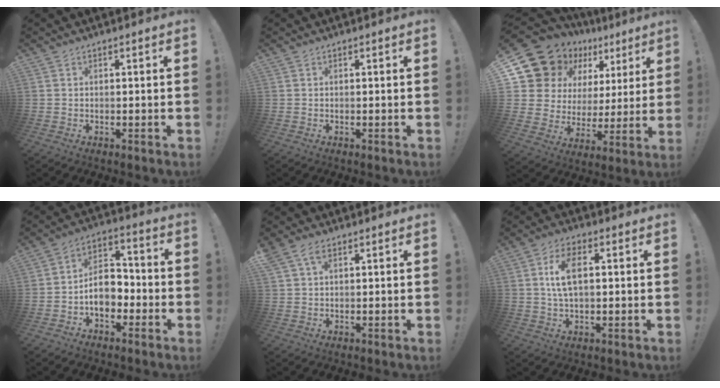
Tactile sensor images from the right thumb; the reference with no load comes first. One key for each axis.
{"total": 0.0}
{"total": 15.5, "fx": 12.0, "fy": 8.5, "fz": 5.1, "tx": -0.093, "ty": -0.094, "tz": 0.238}
{"total": 10.9, "fx": -3.2, "fy": 8.0, "fz": 6.7, "tx": -0.105, "ty": 0.021, "tz": -0.052}
{"total": 4.1, "fx": 2.0, "fy": 2.2, "fz": 2.8, "tx": -0.053, "ty": -0.001, "tz": 0.039}
{"total": 8.7, "fx": 1.5, "fy": 4.4, "fz": 7.4, "tx": -0.128, "ty": -0.002, "tz": 0.023}